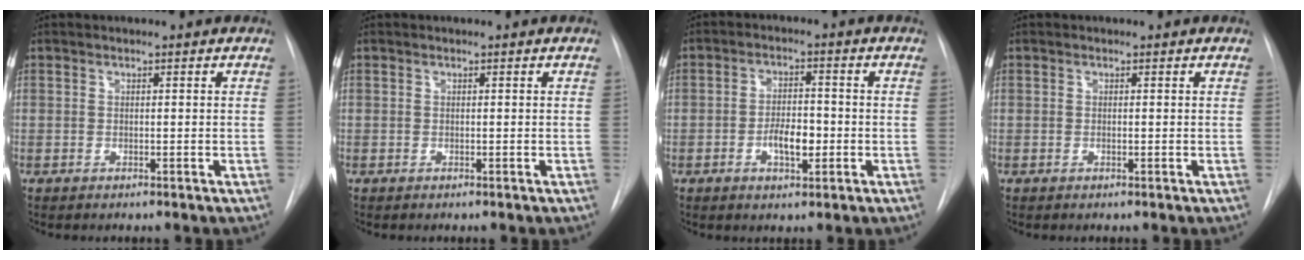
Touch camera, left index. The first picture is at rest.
{"total": 0.0}
{"total": 5.2, "force": [-1.5, 2.2, 4.4], "torque": [-0.078, 0.005, -0.023]}
{"total": 0.0}